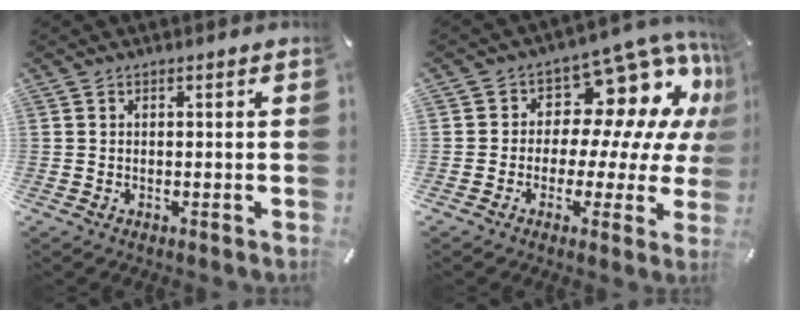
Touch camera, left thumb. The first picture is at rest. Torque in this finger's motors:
{"motor_torque": [0.60, 0.36, 0.42, 0.29, -0.01]}